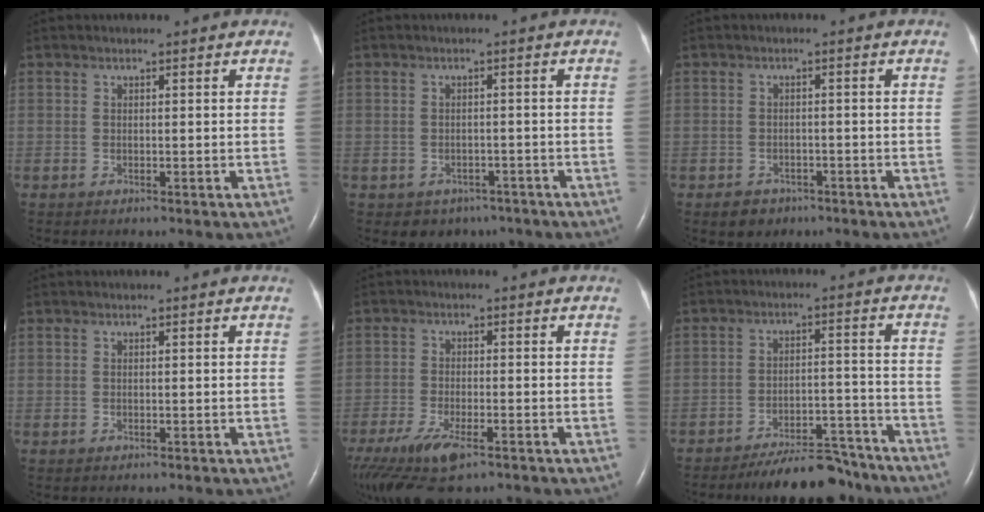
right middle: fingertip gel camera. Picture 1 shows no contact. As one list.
[{"total": 4.1, "force": [-2.8, 2.9, 0.5], "torque": [-0.001, 0.013, -0.032]}, {"total": 2.8, "force": [-1.8, 2.1, 0.6], "torque": [-0.013, 0.006, -0.021]}, {"total": 0.0}, {"total": 9.9, "force": [-6.4, 3.0, 7.0], "torque": [-0.134, -0.022, -0.108]}, {"total": 10.4, "force": [-9.5, 2.5, 3.5], "torque": [-0.039, 0.020, -0.147]}]